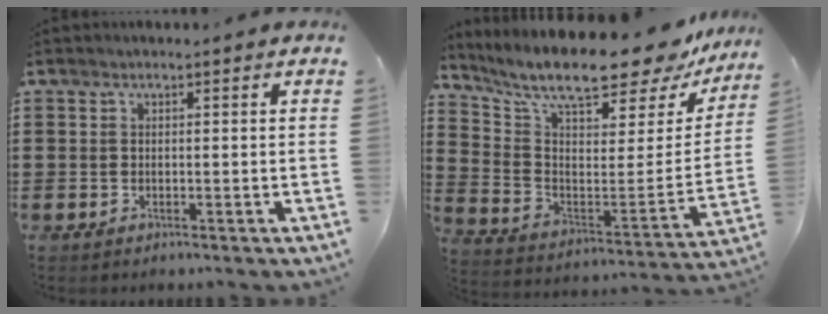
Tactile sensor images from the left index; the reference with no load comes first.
{"total": 11.3, "force": [9.6, 1.7, 5.7], "torque": [-0.136, -0.074, 0.161]}